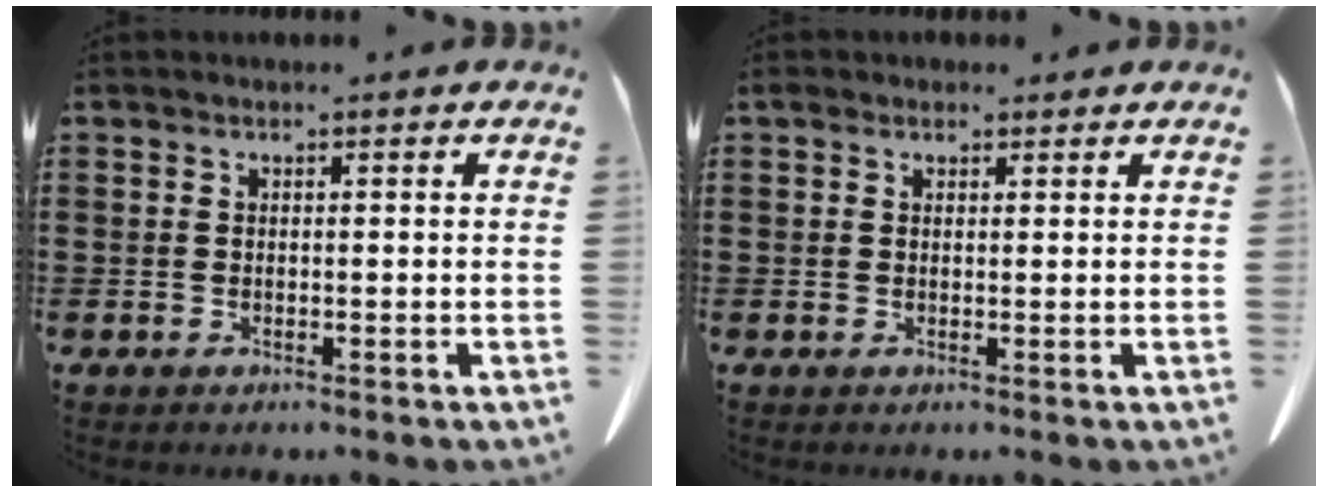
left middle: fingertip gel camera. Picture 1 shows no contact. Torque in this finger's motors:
{"motor_torque": [-0.05, 0.11, 0.08, 0.02]}